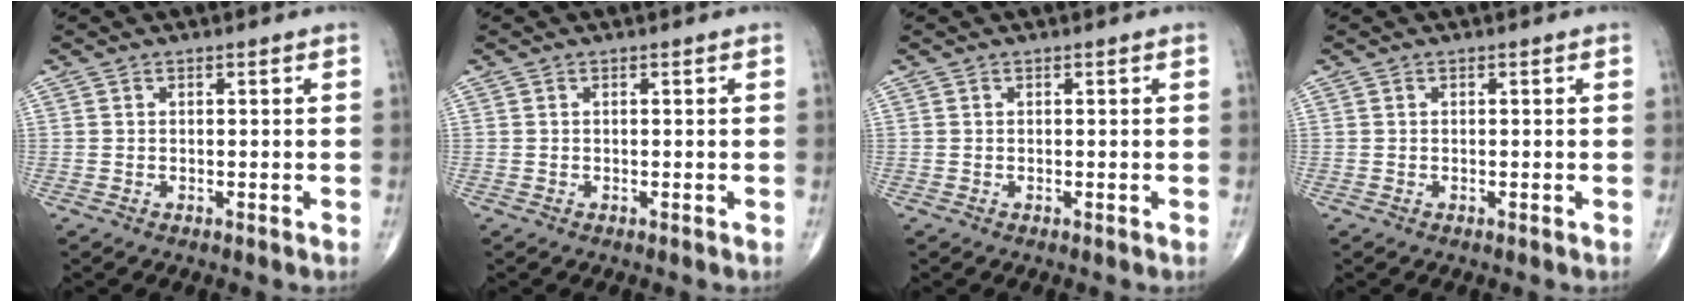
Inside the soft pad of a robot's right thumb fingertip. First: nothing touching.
{"total": 0.0}
{"total": 0.0}
{"total": 0.0}